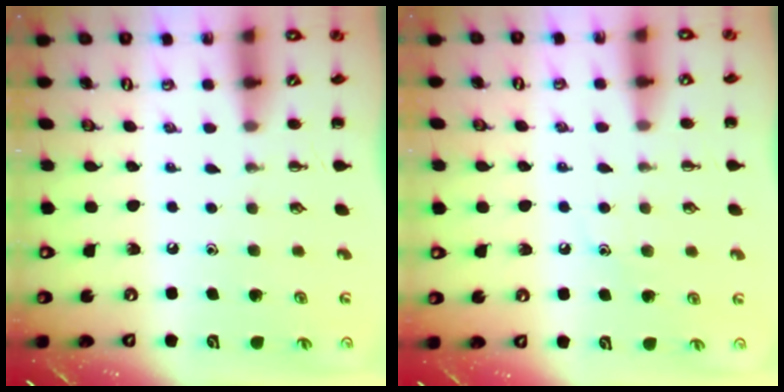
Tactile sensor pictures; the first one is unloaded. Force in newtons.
{"total": 7.3, "press": 7.2, "slide": 1.6}